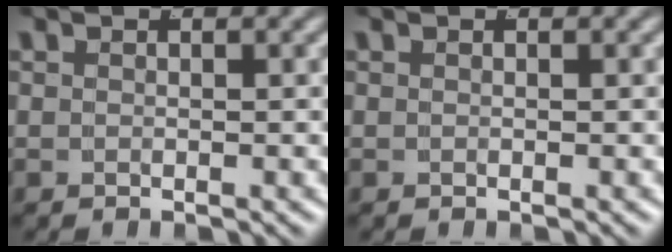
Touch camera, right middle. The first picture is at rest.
{"total": 0.0}